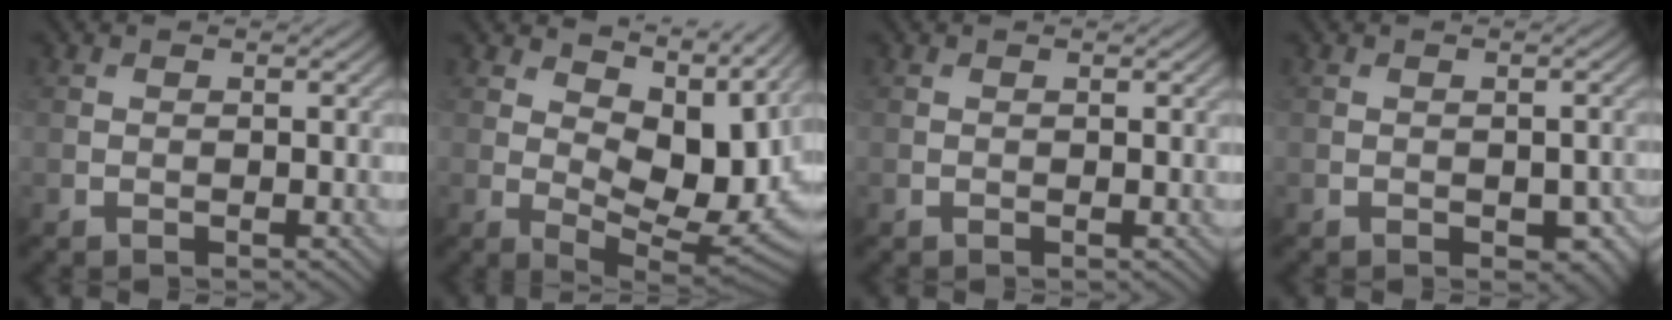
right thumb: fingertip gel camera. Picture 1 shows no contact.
{"total": 10.9, "force": [4.7, 5.7, 8.1], "torque": [-0.139, -0.007, 0.078]}
{"total": 0.0}
{"total": 3.1, "force": [-1.0, 1.8, 2.3], "torque": [-0.030, -0.015, -0.007]}